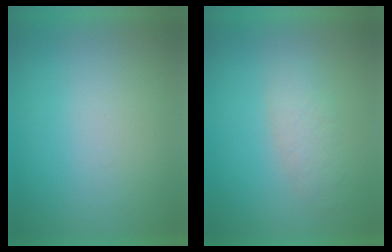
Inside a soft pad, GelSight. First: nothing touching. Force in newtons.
{"total": 2.7}